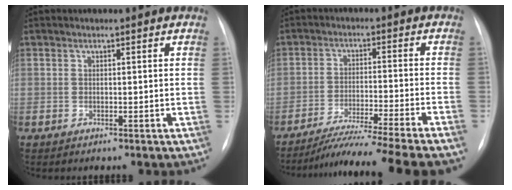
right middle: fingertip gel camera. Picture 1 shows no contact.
{"total": 16.7, "force": [-14.0, -1.6, 9.1], "torque": [-0.128, -0.034, -0.214]}